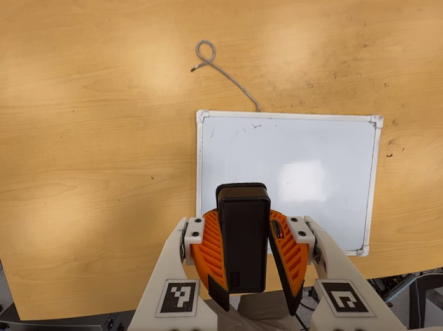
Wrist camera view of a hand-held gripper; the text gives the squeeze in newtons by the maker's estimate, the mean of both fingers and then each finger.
{"total": 10.4, "left": 10.2, "right": 10.6}